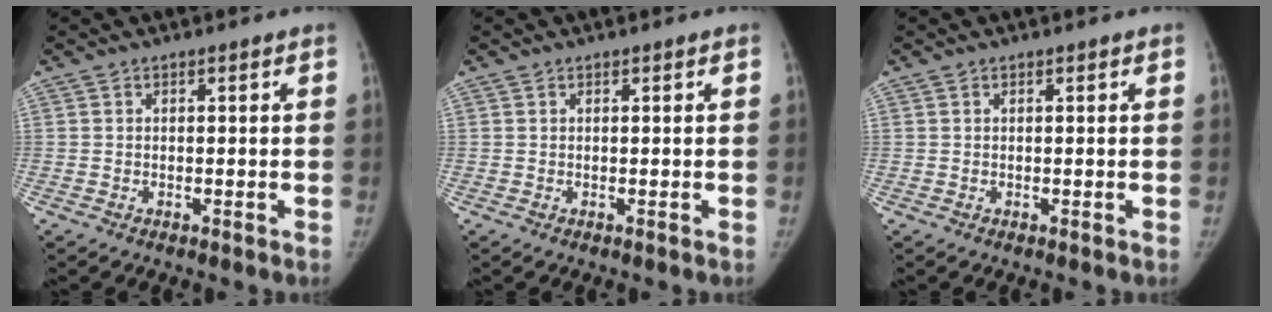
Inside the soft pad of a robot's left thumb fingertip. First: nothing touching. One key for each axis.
{"total": 0.0}
{"total": 0.0}